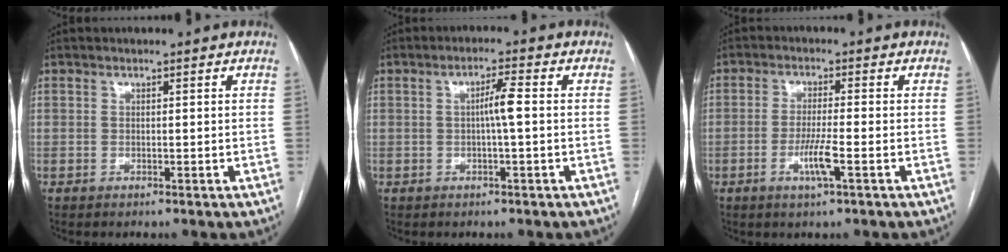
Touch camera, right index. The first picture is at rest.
{"total": 3.3, "force": [0.0, 0.2, 3.3], "torque": [-0.058, 0.006, -0.001]}
{"total": 4.7, "force": [-1.8, 0.0, 4.4], "torque": [-0.086, -0.009, -0.034]}